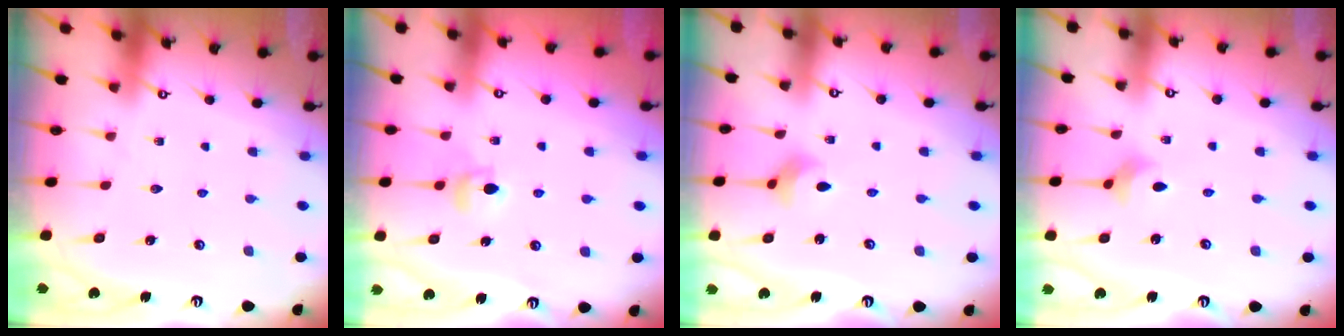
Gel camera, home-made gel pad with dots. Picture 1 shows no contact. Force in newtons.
{"total": 5.6, "press": 5.5, "slide": 0.7}
{"total": 2.9, "press": 2.9, "slide": 0.4}
{"total": 2.9, "press": 2.8, "slide": 0.6}